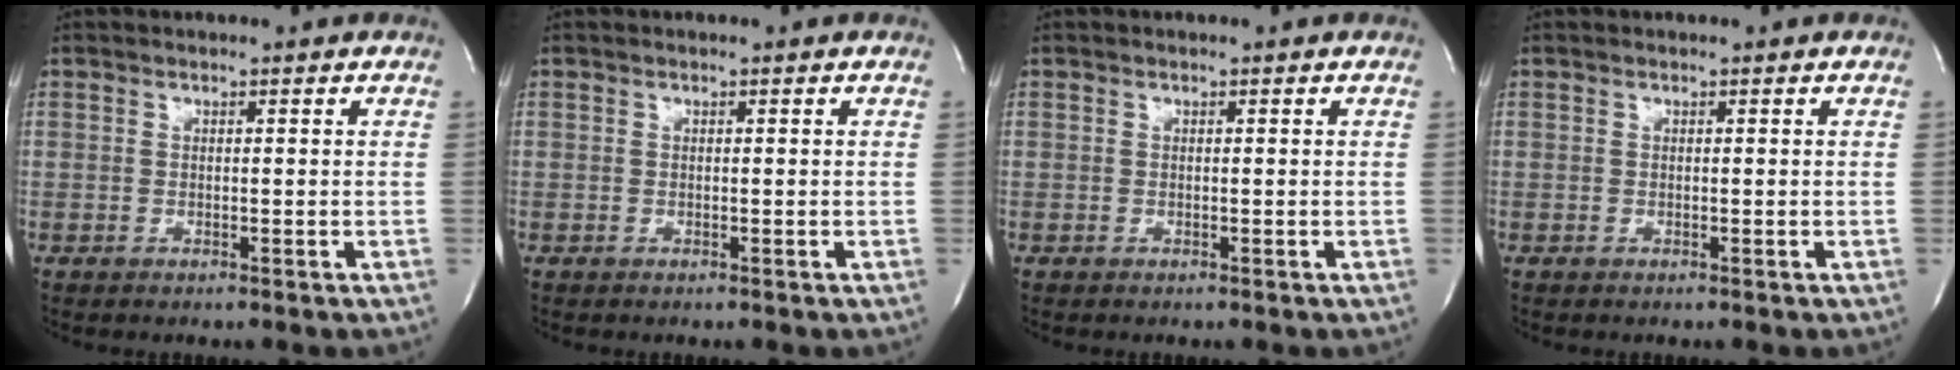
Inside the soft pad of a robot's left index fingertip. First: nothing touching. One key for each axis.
{"total": 0.0}
{"total": 0.0}
{"total": 0.0}